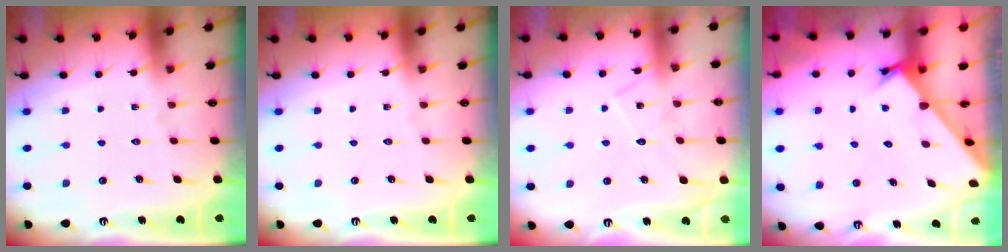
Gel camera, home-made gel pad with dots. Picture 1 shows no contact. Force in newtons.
{"total": 0.0}
{"total": 8.8, "press": 8.8, "slide": 0.1}
{"total": 2.4, "press": 2.4, "slide": 0.1}